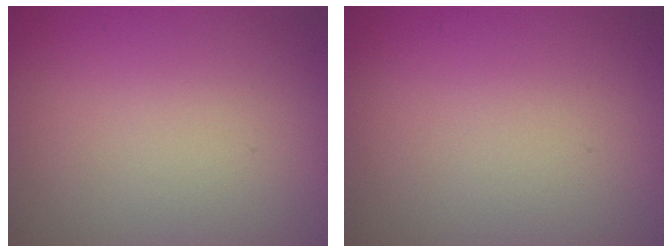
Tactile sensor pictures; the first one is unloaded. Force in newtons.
{"total": 0.0}